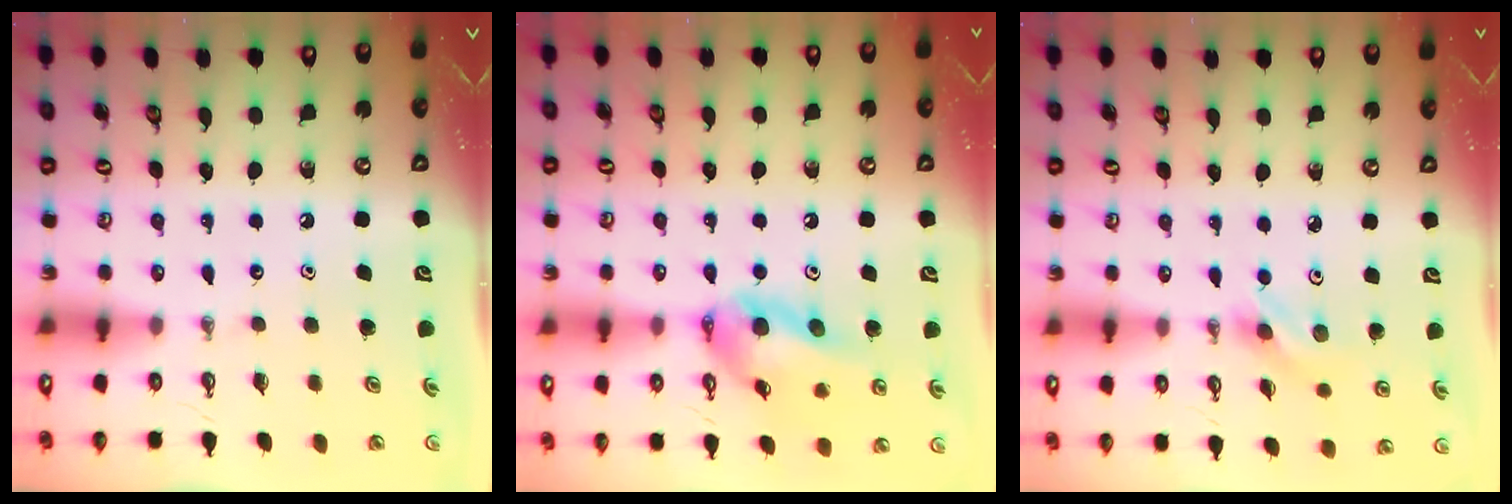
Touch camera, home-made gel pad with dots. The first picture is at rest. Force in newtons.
{"total": 13.4, "press": 13.2, "slide": 2.6}
{"total": 3.4, "press": 3.2, "slide": 1.0}